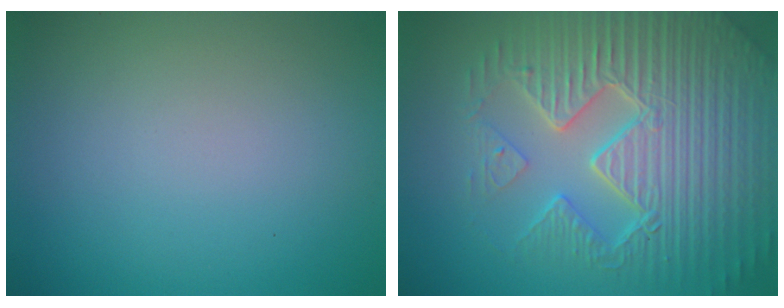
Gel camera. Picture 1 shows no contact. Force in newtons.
{"total": 9.5, "press": 6.7, "slide": 6.8}